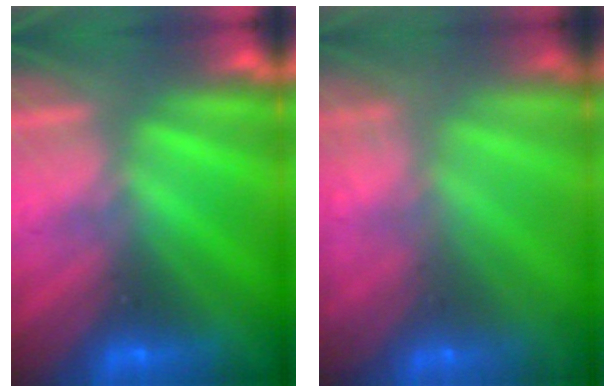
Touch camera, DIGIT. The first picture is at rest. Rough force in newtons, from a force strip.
{"total": 10.7}